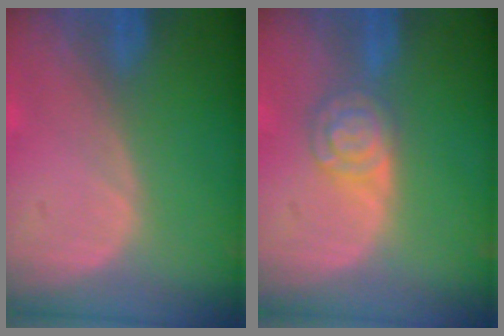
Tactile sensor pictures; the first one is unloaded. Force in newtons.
{"total": 5.3, "press": 4.7, "slide": 2.4}